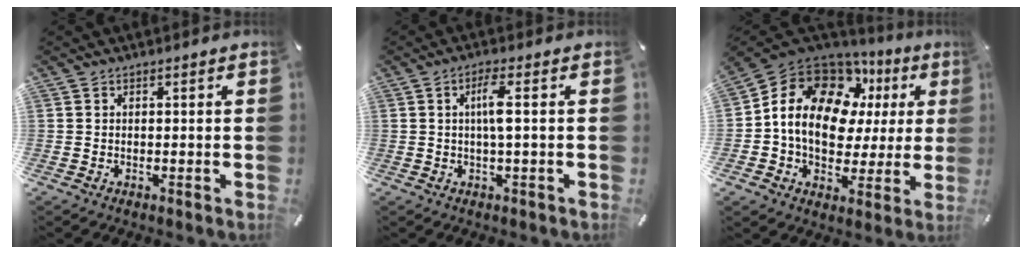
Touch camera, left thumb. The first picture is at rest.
{"total": 5.3, "force": [0.5, 0.6, 5.3], "torque": [-0.103, 0.000, 0.004]}
{"total": 16.4, "force": [4.9, 12.0, 10.1], "torque": [-0.177, -0.025, 0.086]}